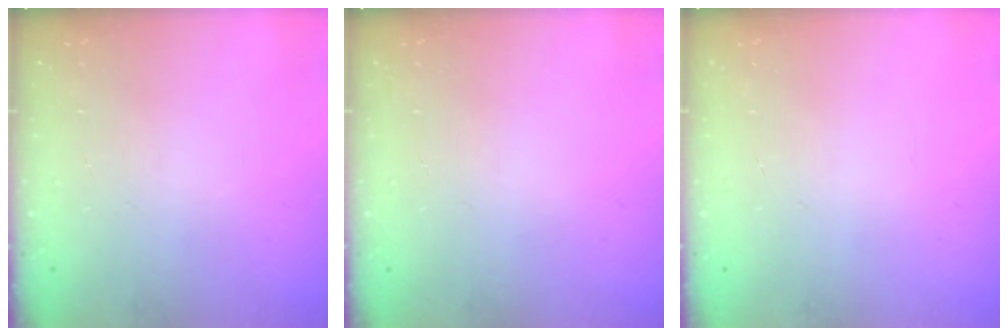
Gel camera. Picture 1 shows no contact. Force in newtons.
{"total": 0.0}
{"total": 0.0}